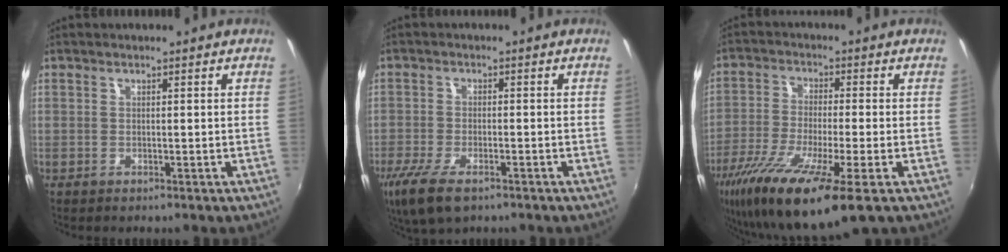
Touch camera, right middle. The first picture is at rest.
{"total": 9.1, "force": [-5.7, 3.3, 6.2], "torque": [-0.150, -0.035, -0.107]}
{"total": 16.0, "force": [-9.7, 2.1, 12.6], "torque": [-0.257, -0.057, -0.177]}